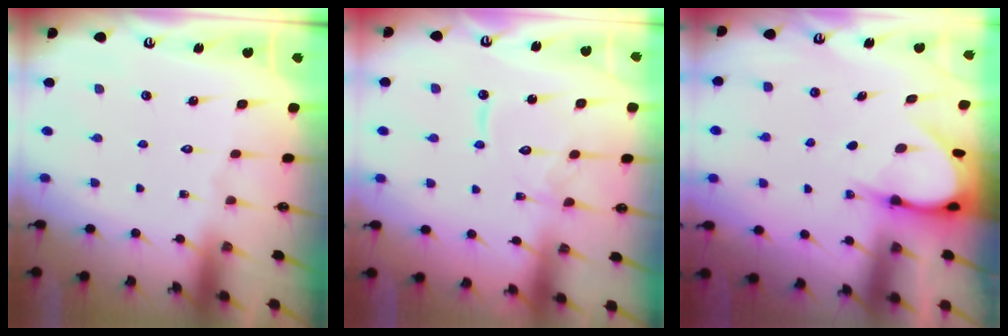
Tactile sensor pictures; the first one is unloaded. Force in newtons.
{"total": 10.9, "press": 10.9, "slide": 1.1}
{"total": 5.9, "press": 5.9, "slide": 0.5}